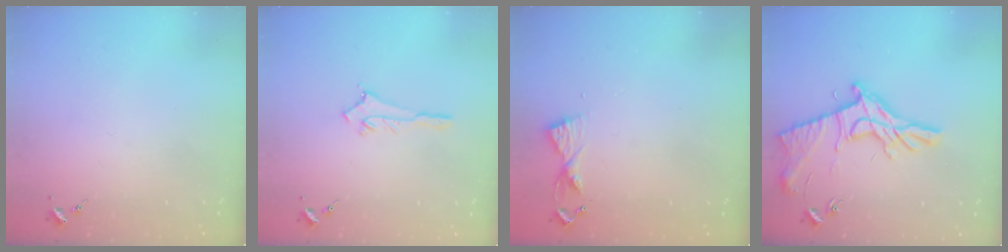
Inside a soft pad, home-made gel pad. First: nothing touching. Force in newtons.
{"total": 2.9, "press": 2.8, "slide": 0.4}
{"total": 5.5, "press": 5.4, "slide": 0.6}
{"total": 15.3, "press": 15.3, "slide": 0.6}